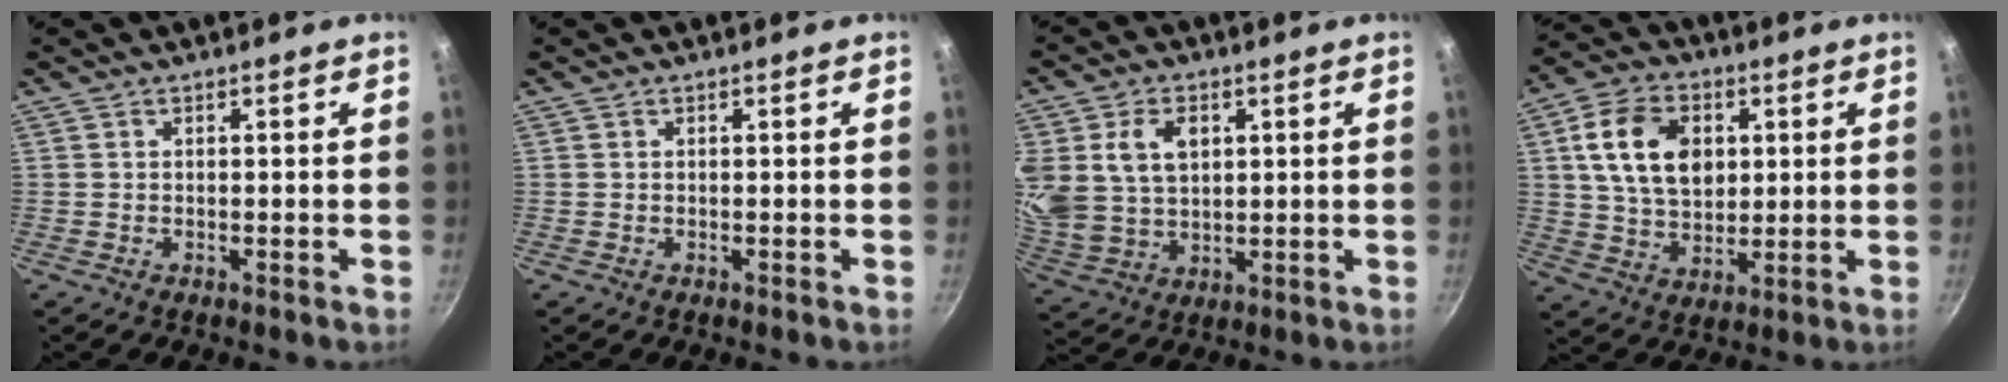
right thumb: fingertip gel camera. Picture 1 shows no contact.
{"total": 0.0}
{"total": 14.2, "force": [4.0, 10.3, 8.9], "torque": [-0.175, -0.013, 0.086]}
{"total": 14.4, "force": [3.3, 10.1, 9.7], "torque": [-0.150, -0.002, 0.058]}